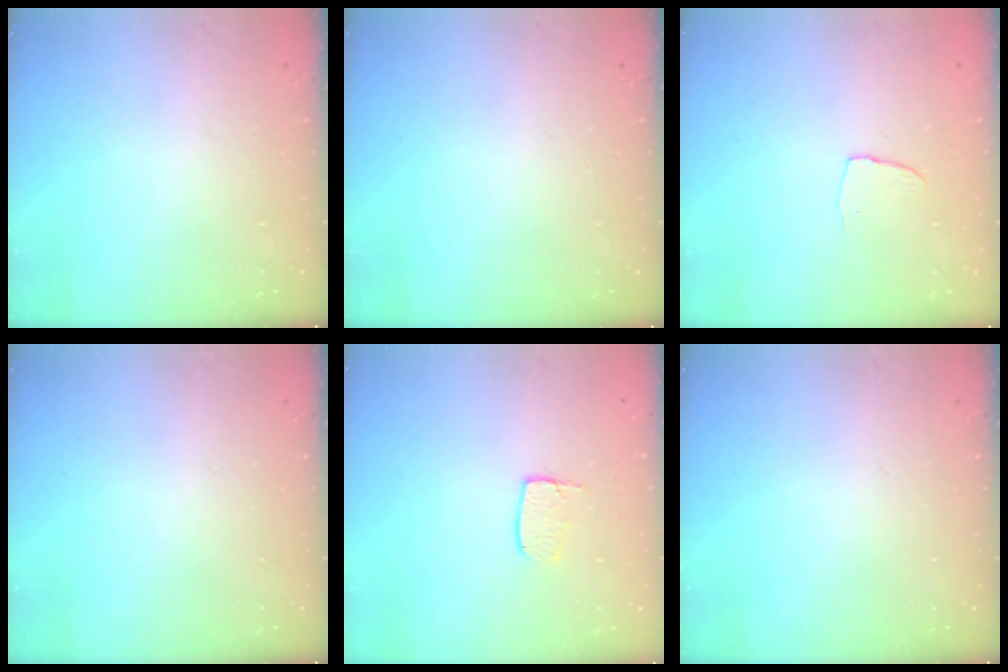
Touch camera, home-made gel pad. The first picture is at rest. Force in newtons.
{"total": 0.0}
{"total": 3.6, "press": 3.6, "slide": 0.3}
{"total": 0.0}
{"total": 5.8, "press": 5.8, "slide": 0.4}
{"total": 0.0}